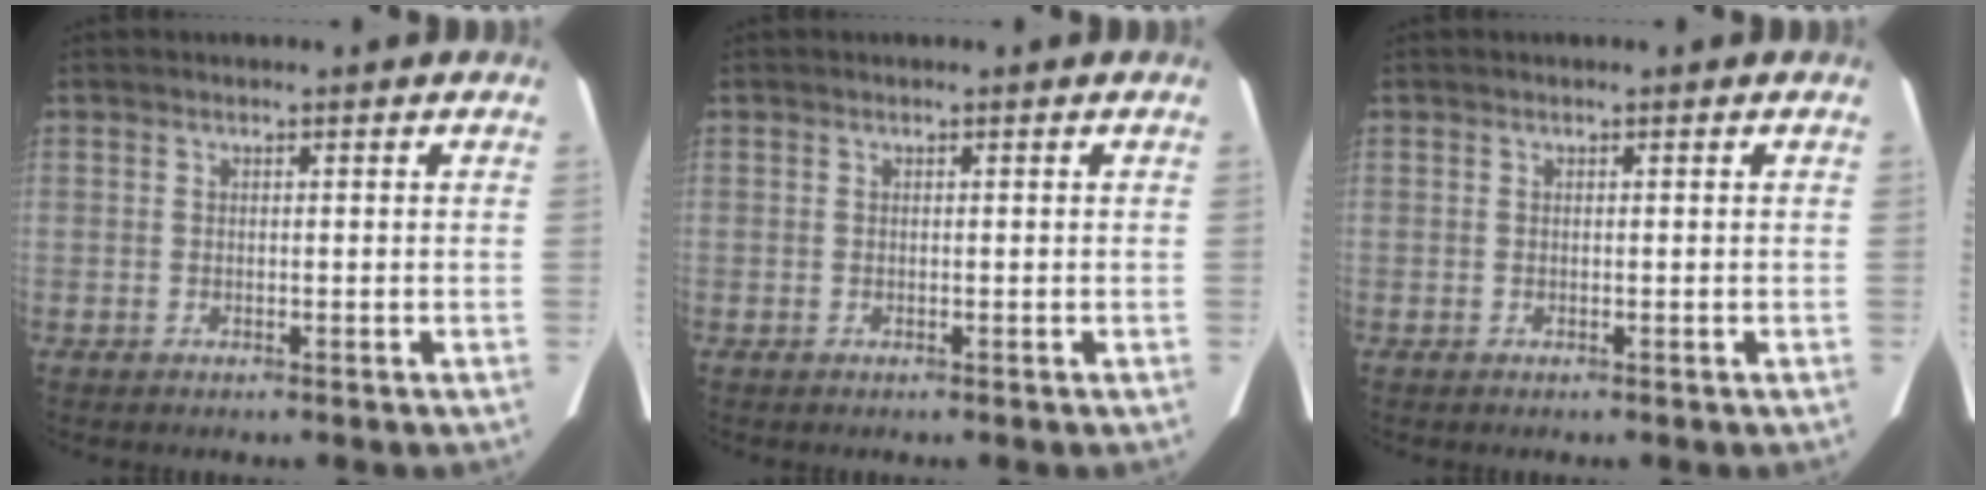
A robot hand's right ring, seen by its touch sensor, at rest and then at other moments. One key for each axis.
{"total": 0.0}
{"total": 0.0}